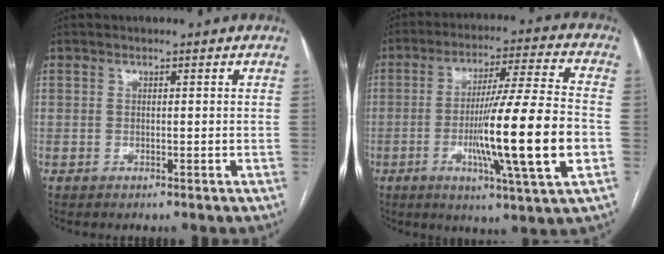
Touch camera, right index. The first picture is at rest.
{"total": 17.8, "force": [-3.8, -0.3, 17.4], "torque": [-0.292, -0.013, -0.066]}